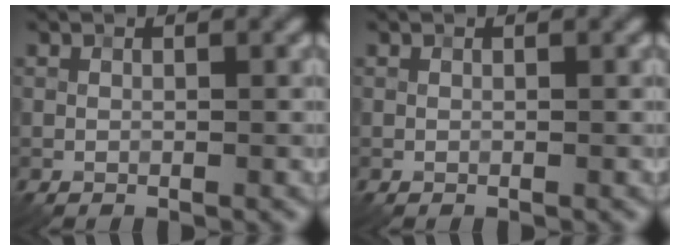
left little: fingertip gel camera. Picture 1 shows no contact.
{"total": 0.0}